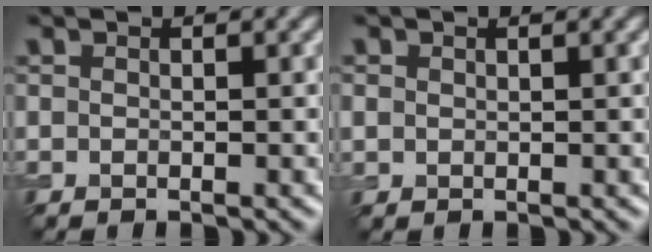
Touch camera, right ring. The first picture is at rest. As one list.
[{"total": 0.7, "force": [0.4, 0.5, 0.2], "torque": [-0.005, -0.001, 0.009]}]